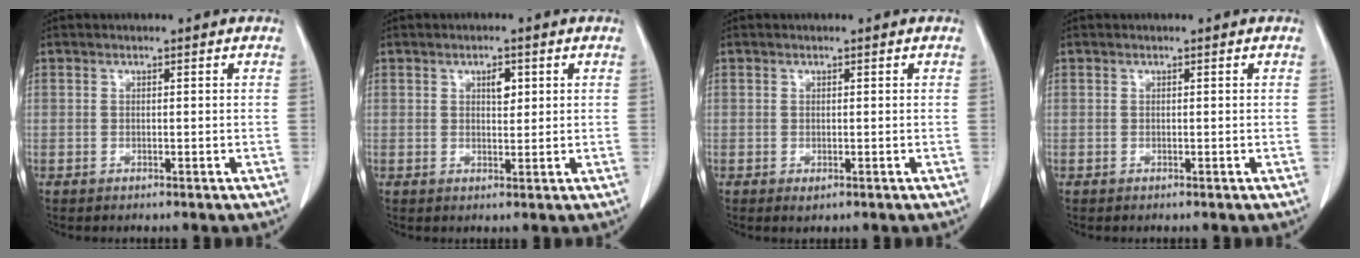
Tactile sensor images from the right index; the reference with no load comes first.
{"total": 2.3, "force": [0.9, 1.1, 1.8], "torque": [-0.028, -0.002, 0.015]}
{"total": 0.7, "force": [-0.2, 0.4, 0.6], "torque": [-0.008, -0.002, 0.000]}
{"total": 0.0}